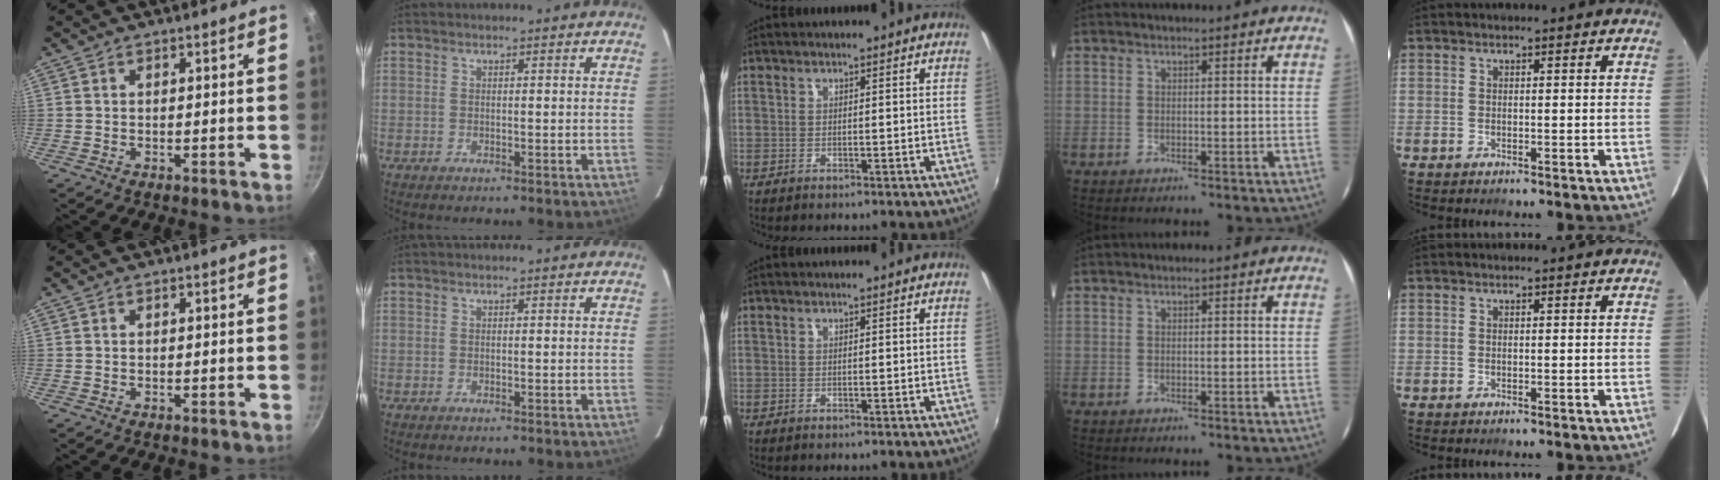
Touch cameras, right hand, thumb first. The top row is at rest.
{}